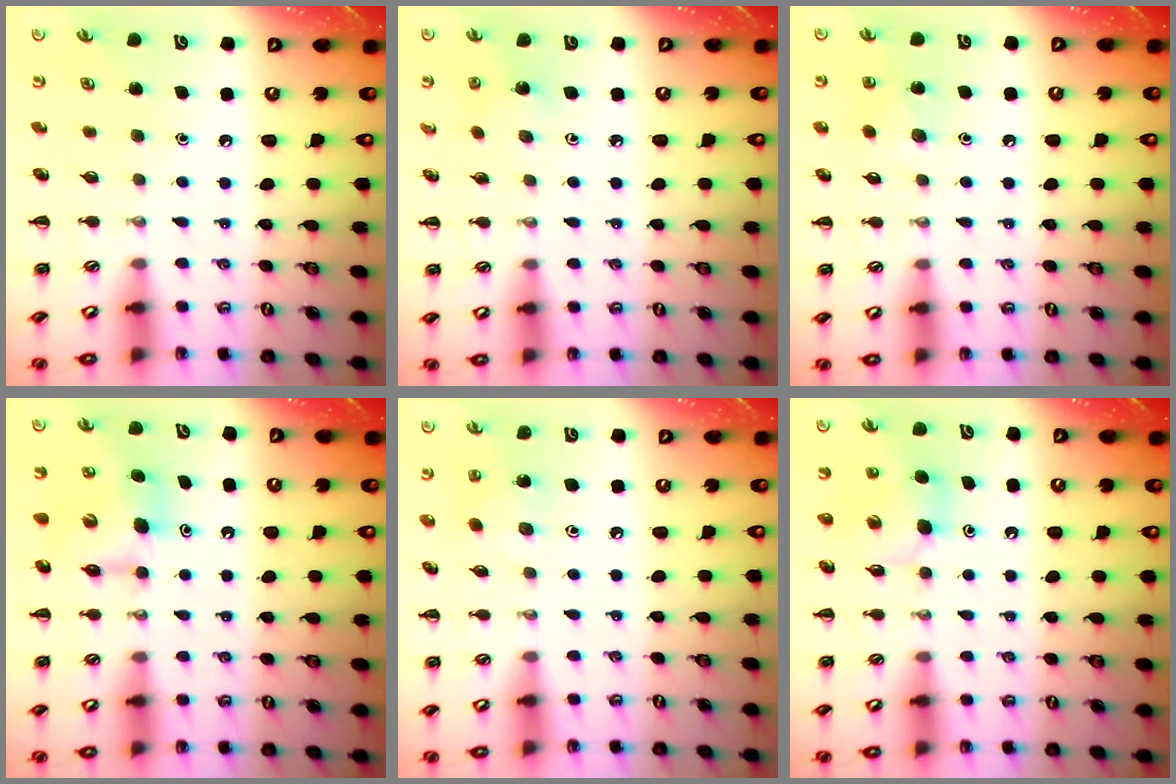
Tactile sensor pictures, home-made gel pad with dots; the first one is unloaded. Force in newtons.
{"total": 1.9, "press": 1.9, "slide": 0.4}
{"total": 4.9, "press": 4.8, "slide": 1.1}
{"total": 7.5, "press": 7.5, "slide": 0.5}
{"total": 2.5, "press": 2.4, "slide": 0.8}
{"total": 5.8, "press": 5.7, "slide": 1.1}